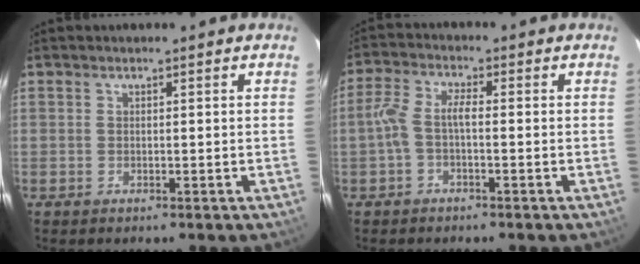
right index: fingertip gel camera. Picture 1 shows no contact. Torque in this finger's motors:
{"motor_torque": [0.64, -0.42, 0.41, 0.11]}